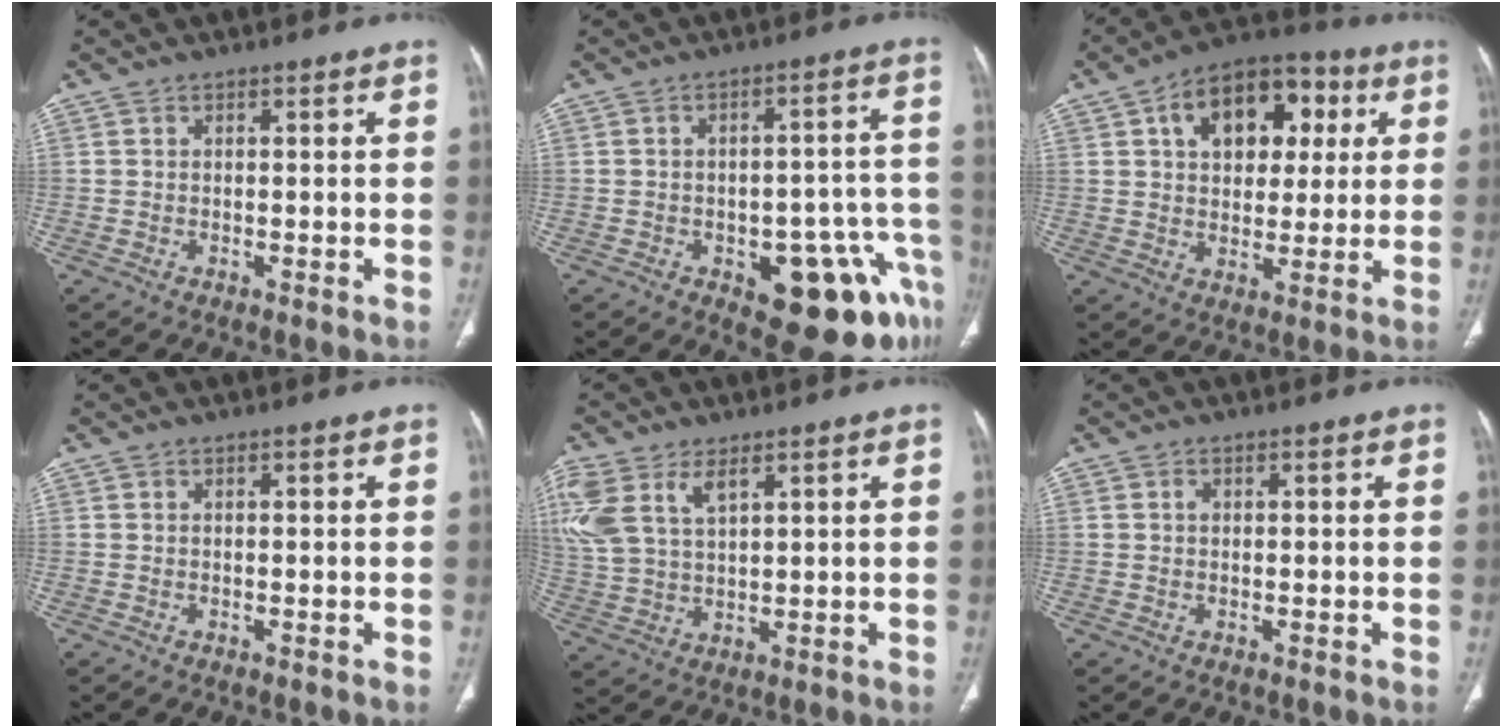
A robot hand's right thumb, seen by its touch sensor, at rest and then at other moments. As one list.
[{"total": 15.8, "force": [-7.2, 7.0, 12.2], "torque": [-0.089, 0.052, -0.077]}, {"total": 15.9, "force": [5.2, 10.4, 10.9], "torque": [-0.122, 0.009, 0.077]}, {"total": 0.0}, {"total": 13.0, "force": [6.1, 7.3, 8.8], "torque": [-0.210, -0.003, 0.131]}, {"total": 0.8, "force": [0.2, 0.6, 0.5], "torque": [-0.008, 0.003, 0.005]}]